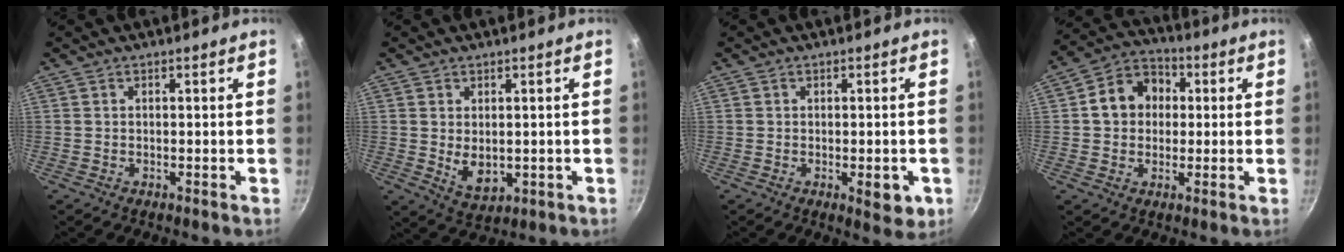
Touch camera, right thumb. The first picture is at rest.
{"total": 5.5, "force": [0.1, 3.6, 4.1], "torque": [-0.061, -0.015, 0.014]}
{"total": 4.9, "force": [-1.4, 2.4, 4.1], "torque": [-0.034, 0.003, -0.014]}
{"total": 10.2, "force": [1.2, 8.6, 5.3], "torque": [-0.050, 0.022, 0.003]}